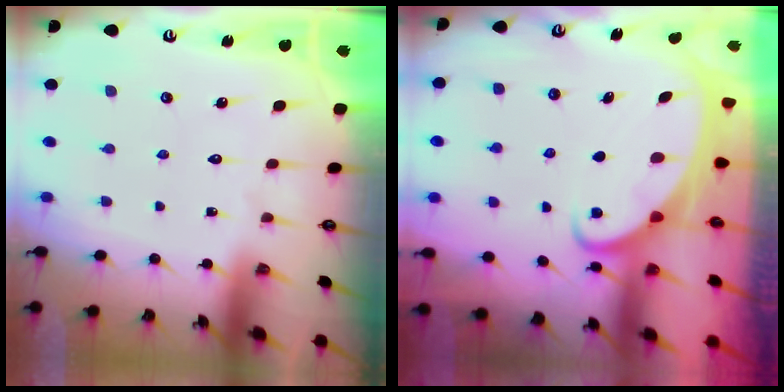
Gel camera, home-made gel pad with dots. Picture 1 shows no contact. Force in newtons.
{"total": 2.7, "press": 2.7, "slide": 0.3}